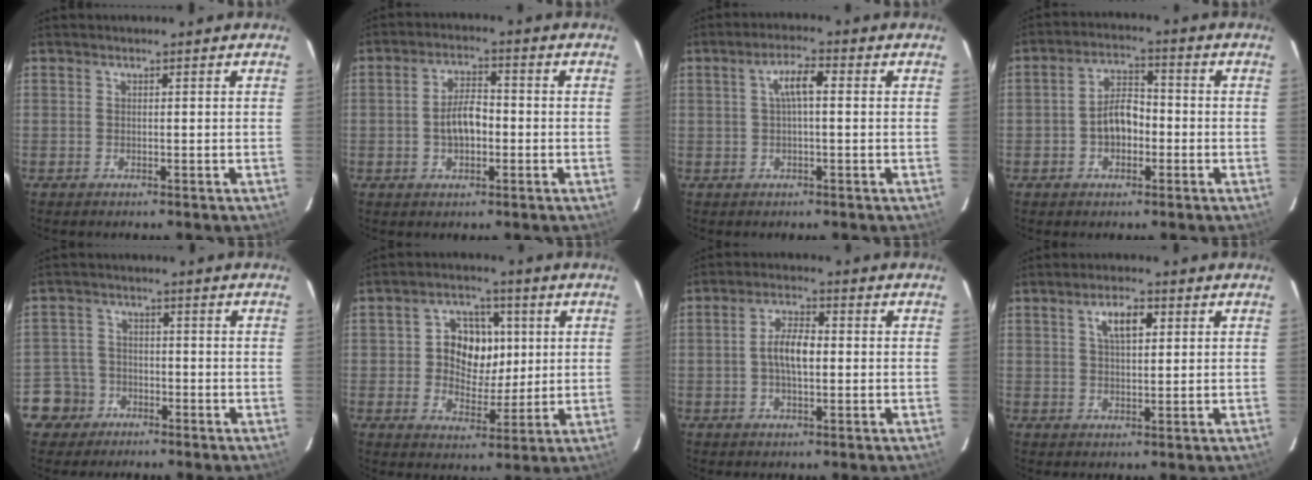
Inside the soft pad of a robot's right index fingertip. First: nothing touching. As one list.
[{"total": 6.0, "force": [-1.0, 3.1, 5.1], "torque": [-0.096, 0.011, -0.011]}, {"total": 4.7, "force": [0.7, 1.2, 4.5], "torque": [-0.082, 0.012, 0.016]}, {"total": 6.4, "force": [-1.5, 4.0, 4.7], "torque": [-0.086, 0.017, -0.020]}, {"total": 5.9, "force": [-3.0, 5.1, 0.2], "torque": [-0.017, 0.023, -0.055]}, {"total": 9.6, "force": [1.3, 7.7, 5.6], "torque": [-0.106, 0.015, 0.025]}, {"total": 5.9, "force": [-0.2, 2.5, 5.4], "torque": [-0.102, 0.011, -0.003]}, {"total": 5.3, "force": [2.0, 2.1, 4.4], "torque": [-0.076, 0.011, 0.038]}]